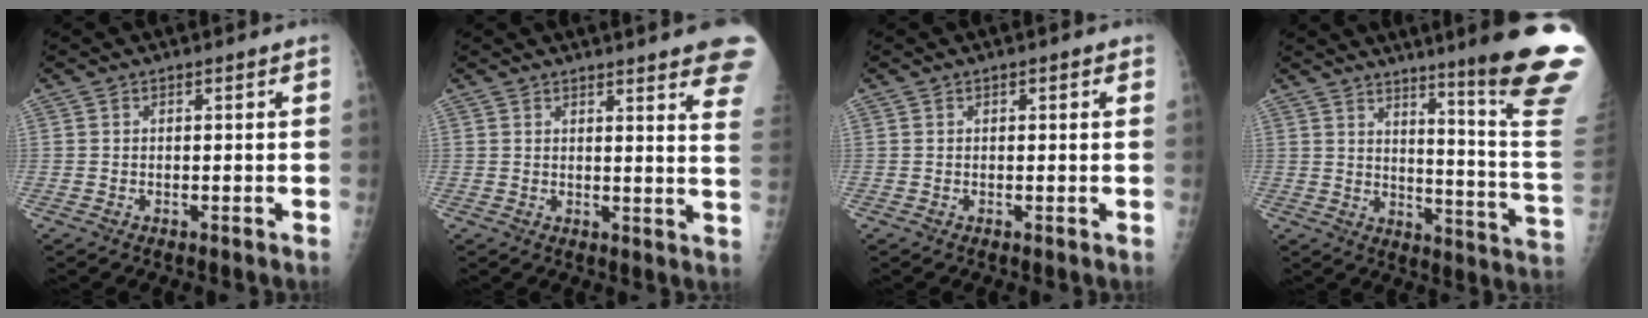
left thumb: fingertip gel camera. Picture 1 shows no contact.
{"total": 15.2, "force": [11.9, 1.8, 9.3], "torque": [-0.092, -0.056, 0.124]}
{"total": 0.9, "force": [0.4, 0.4, 0.7], "torque": [-0.008, 0.001, 0.003]}
{"total": 20.9, "force": [14.2, -0.4, 15.4], "torque": [-0.180, -0.116, 0.189]}